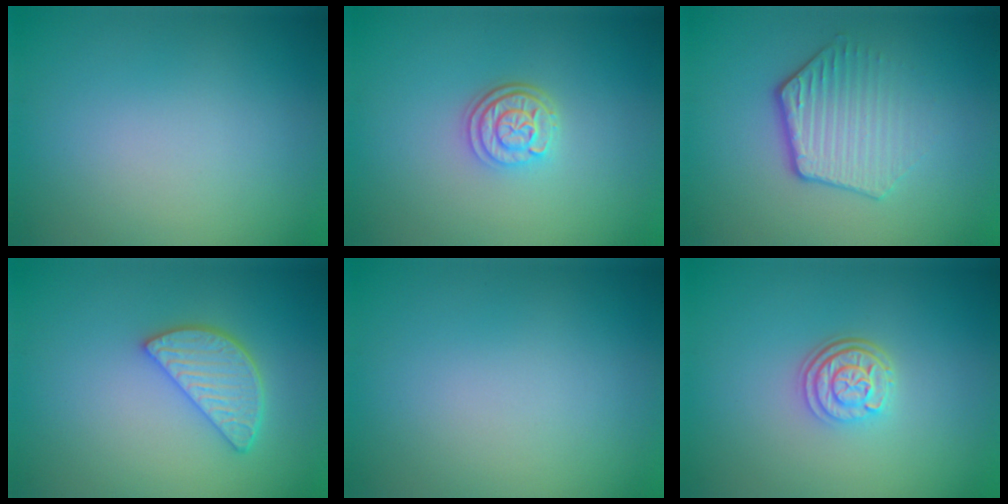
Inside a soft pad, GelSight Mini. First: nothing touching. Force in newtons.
{"total": 2.9, "press": 2.4, "slide": 1.7}
{"total": 3.9, "press": 3.0, "slide": 2.5}
{"total": 3.7, "press": 3.1, "slide": 2.0}
{"total": 0.0}
{"total": 3.2, "press": 2.5, "slide": 2.1}